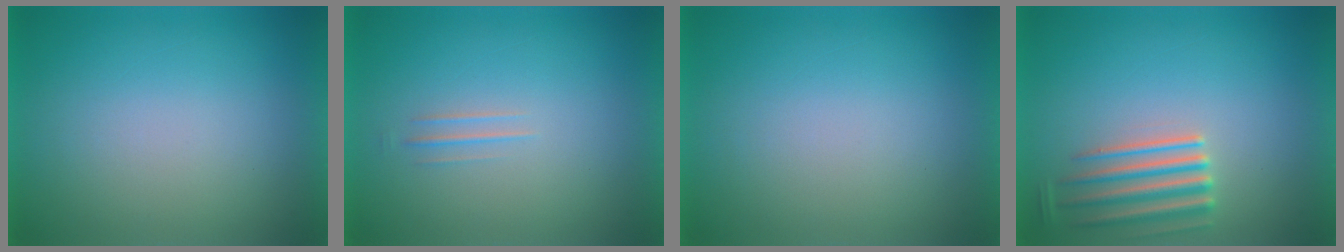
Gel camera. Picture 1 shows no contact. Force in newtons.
{"total": 1.3}
{"total": 1.2}
{"total": 4.3}